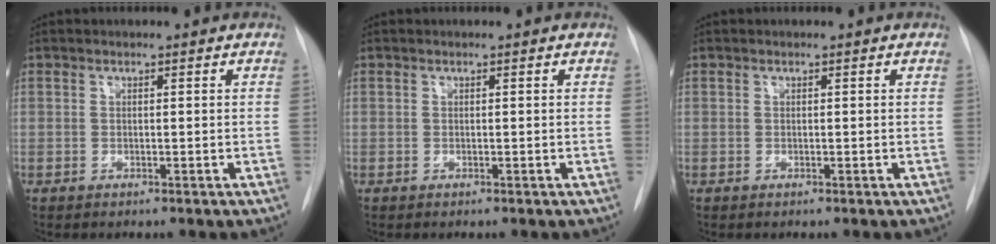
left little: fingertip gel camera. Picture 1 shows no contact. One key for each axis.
{"total": 0.0}
{"total": 0.0}